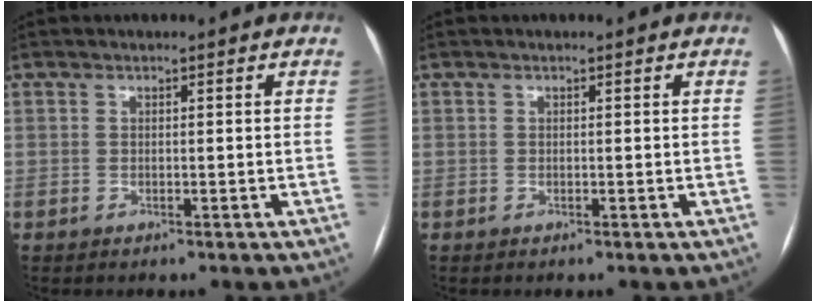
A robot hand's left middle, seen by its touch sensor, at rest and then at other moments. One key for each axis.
{"total": 0.0}